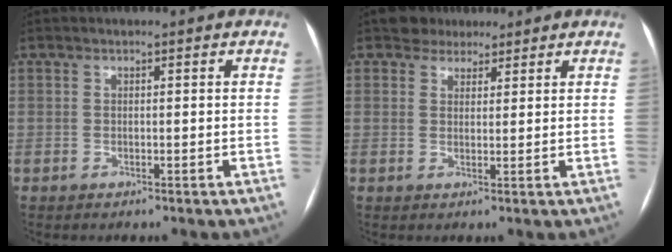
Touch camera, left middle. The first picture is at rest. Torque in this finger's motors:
{"motor_torque": [0.11, -0.18, -0.02, -0.01]}